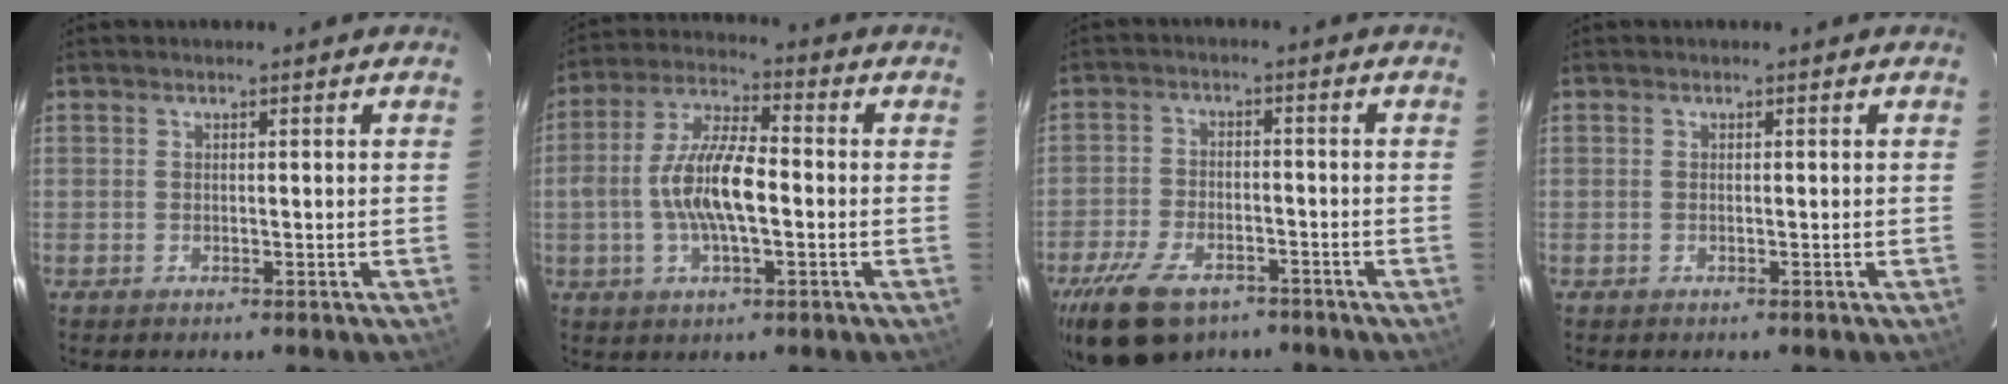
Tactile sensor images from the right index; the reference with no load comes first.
{"total": 11.3, "force": [-1.6, 3.8, 10.5], "torque": [-0.213, 0.010, -0.031]}
{"total": 13.7, "force": [-9.0, 7.2, 7.4], "torque": [-0.181, -0.018, -0.156]}
{"total": 0.0}